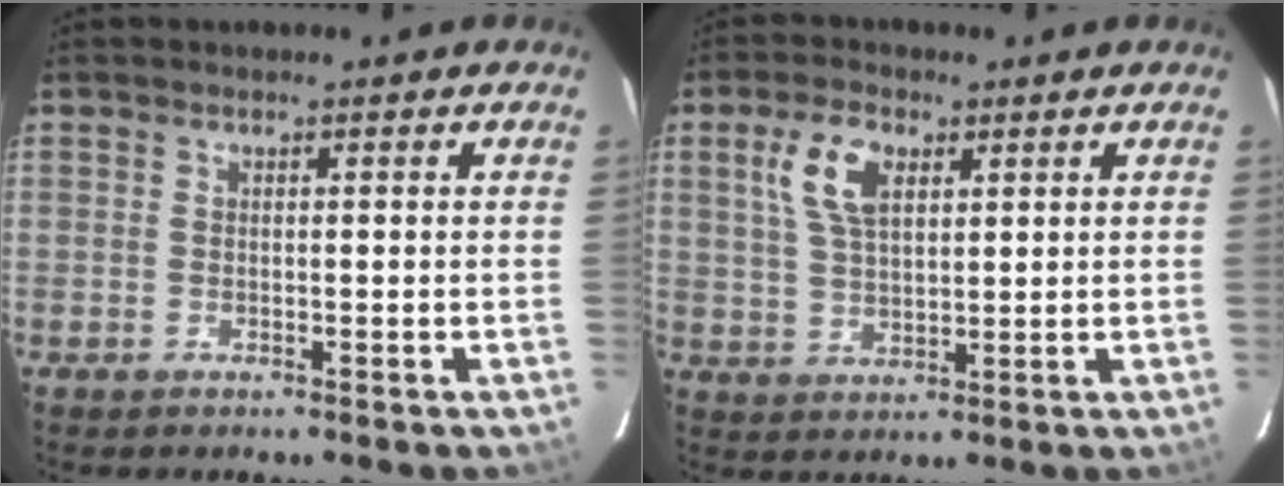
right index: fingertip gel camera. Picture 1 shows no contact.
{"total": 8.0, "force": [3.2, 4.2, 6.0], "torque": [-0.121, 0.014, 0.066]}